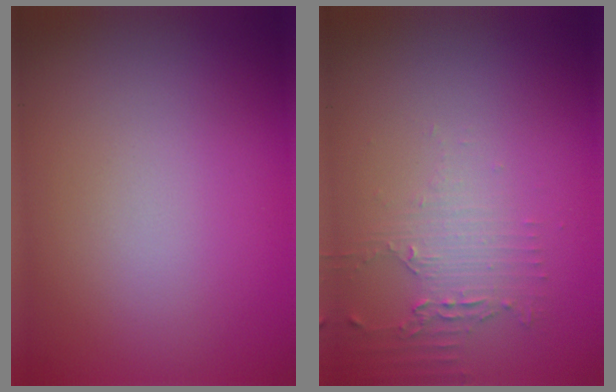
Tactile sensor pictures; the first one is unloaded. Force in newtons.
{"total": 2.1, "press": 1.6, "slide": 1.4}